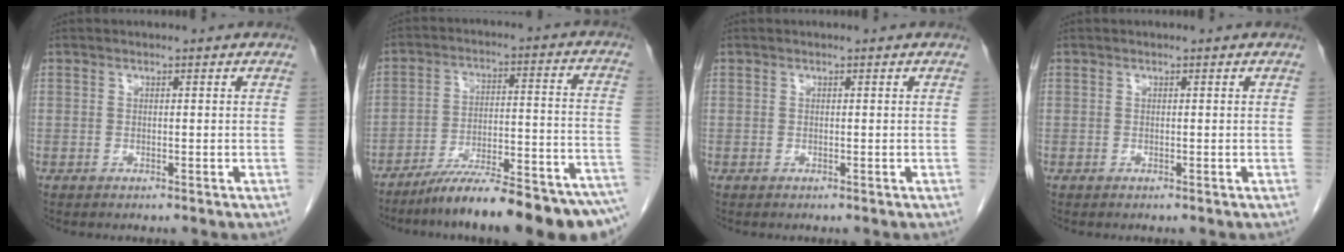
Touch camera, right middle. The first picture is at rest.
{"total": 21.0, "force": [-17.6, 1.1, 11.4], "torque": [-0.112, 0.012, -0.260]}
{"total": 0.0}
{"total": 0.0}